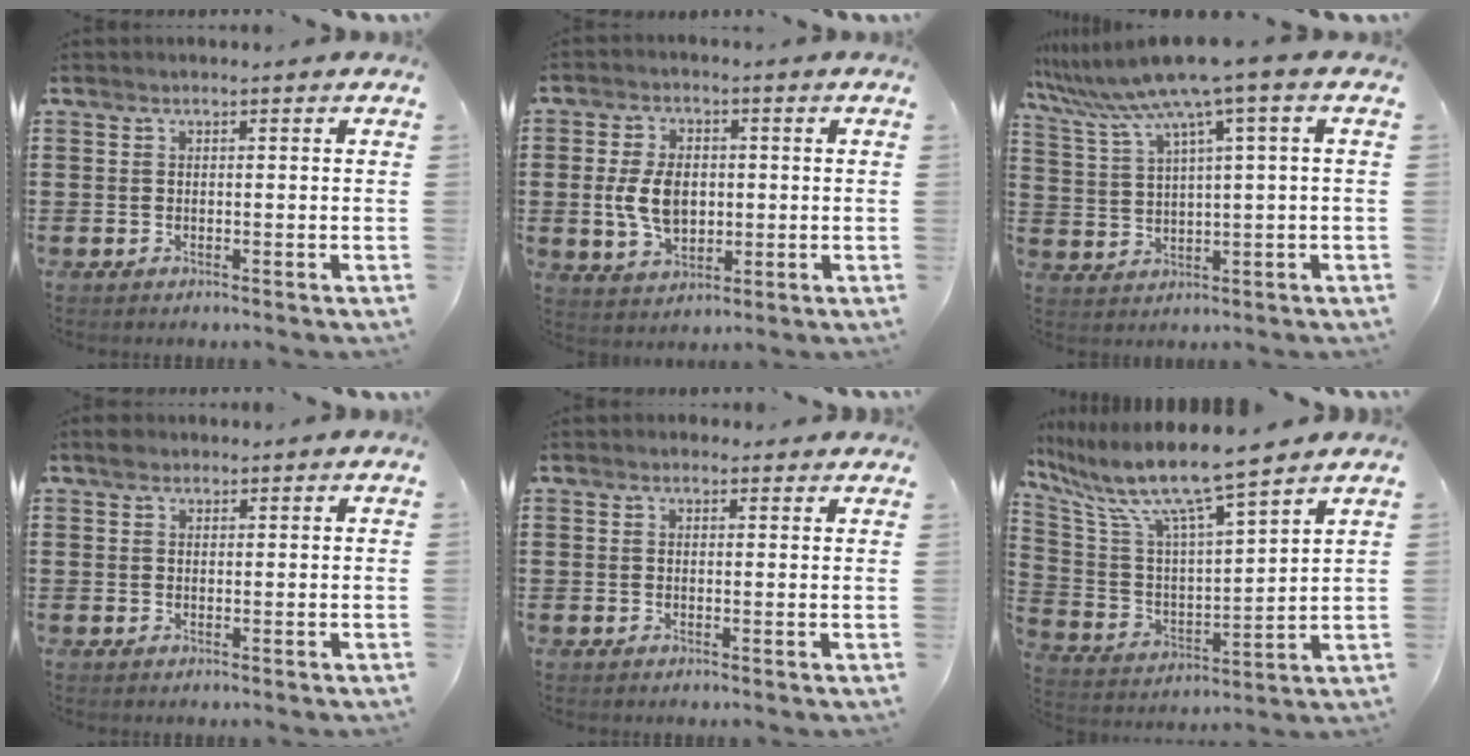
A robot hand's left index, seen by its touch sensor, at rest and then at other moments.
{"total": 7.4, "force": [0.0, 4.7, 5.7], "torque": [-0.123, 0.005, -0.007]}
{"total": 7.7, "force": [4.7, -0.2, 6.1], "torque": [-0.148, -0.034, 0.075]}
{"total": 1.4, "force": [1.1, 0.8, 0.3], "torque": [-0.001, 0.002, 0.019]}
{"total": 1.2, "force": [1.0, 0.7, 0.2], "torque": [-0.007, 0.006, 0.019]}
{"total": 10.1, "force": [8.4, 0.2, 5.6], "torque": [-0.145, -0.055, 0.137]}